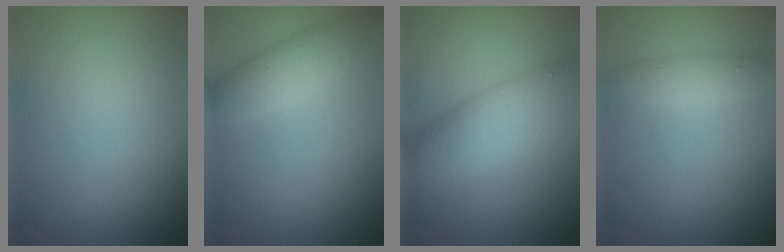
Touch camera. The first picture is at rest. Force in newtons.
{"total": 3.9, "press": 3.9, "slide": 0.1}
{"total": 7.5, "press": 7.5, "slide": 0.1}
{"total": 1.9, "press": 1.9, "slide": 0.1}